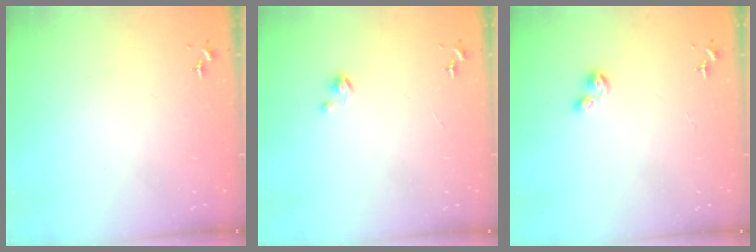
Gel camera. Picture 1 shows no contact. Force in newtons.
{"total": 3.4, "press": 3.4, "slide": 0.2}
{"total": 3.9, "press": 3.9, "slide": 0.2}